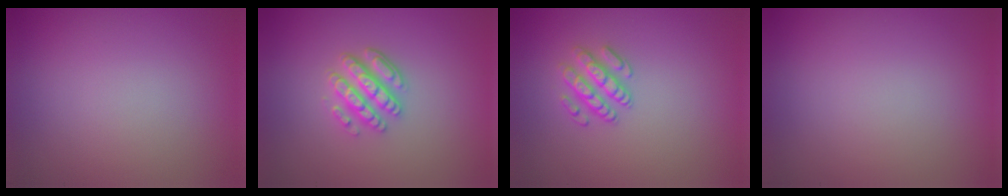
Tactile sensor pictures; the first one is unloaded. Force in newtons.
{"total": 3.5, "press": 3.0, "slide": 1.7}
{"total": 2.5, "press": 2.3, "slide": 0.9}
{"total": 0.0}